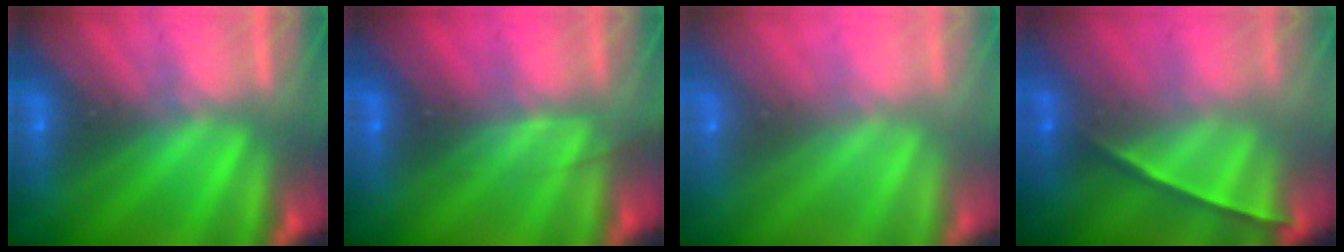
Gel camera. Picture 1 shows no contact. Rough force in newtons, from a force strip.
{"total": 2.5}
{"total": 8.6}
{"total": 1.1}